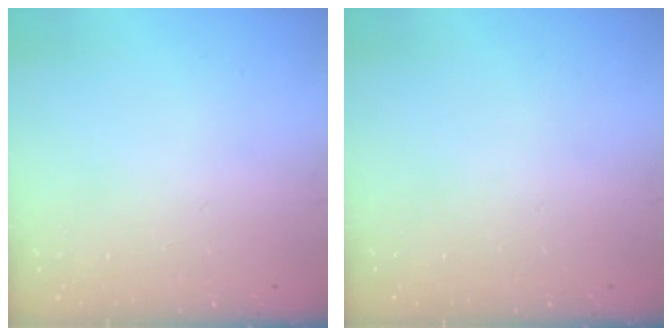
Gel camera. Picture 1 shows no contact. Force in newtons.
{"total": 0.0}